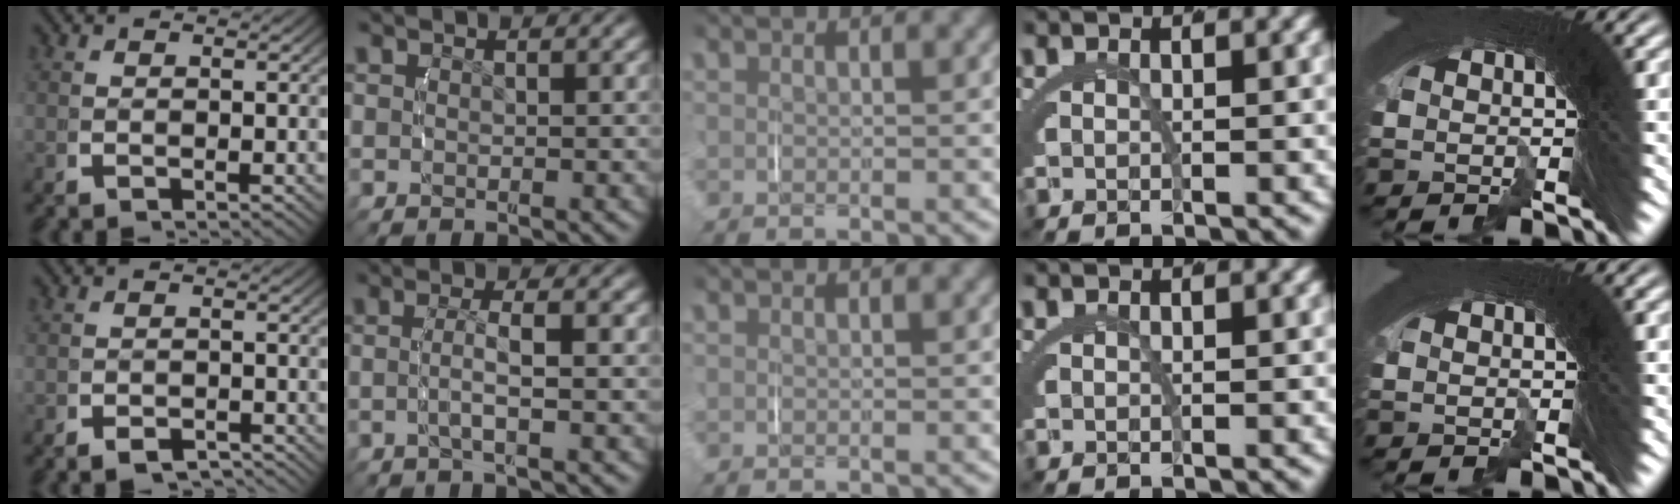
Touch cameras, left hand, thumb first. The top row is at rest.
{"thumb": {"total": 2.5, "force": [-2.3, 0.6, 0.5], "torque": [-0.003, -0.010, -0.035]}, "index": {"total": 2.2, "force": [-0.5, 0.1, 2.1], "torque": [-0.042, 0.008, -0.016]}}